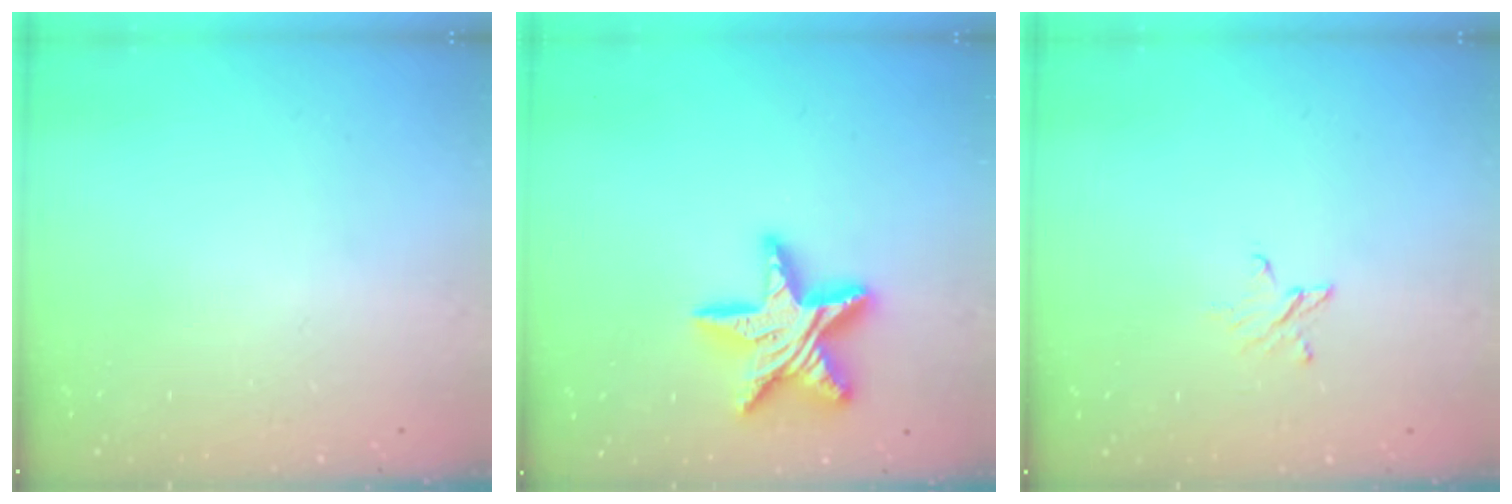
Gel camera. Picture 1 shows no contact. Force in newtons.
{"total": 18.2, "press": 18.1, "slide": 1.9}
{"total": 3.2, "press": 3.2, "slide": 0.3}